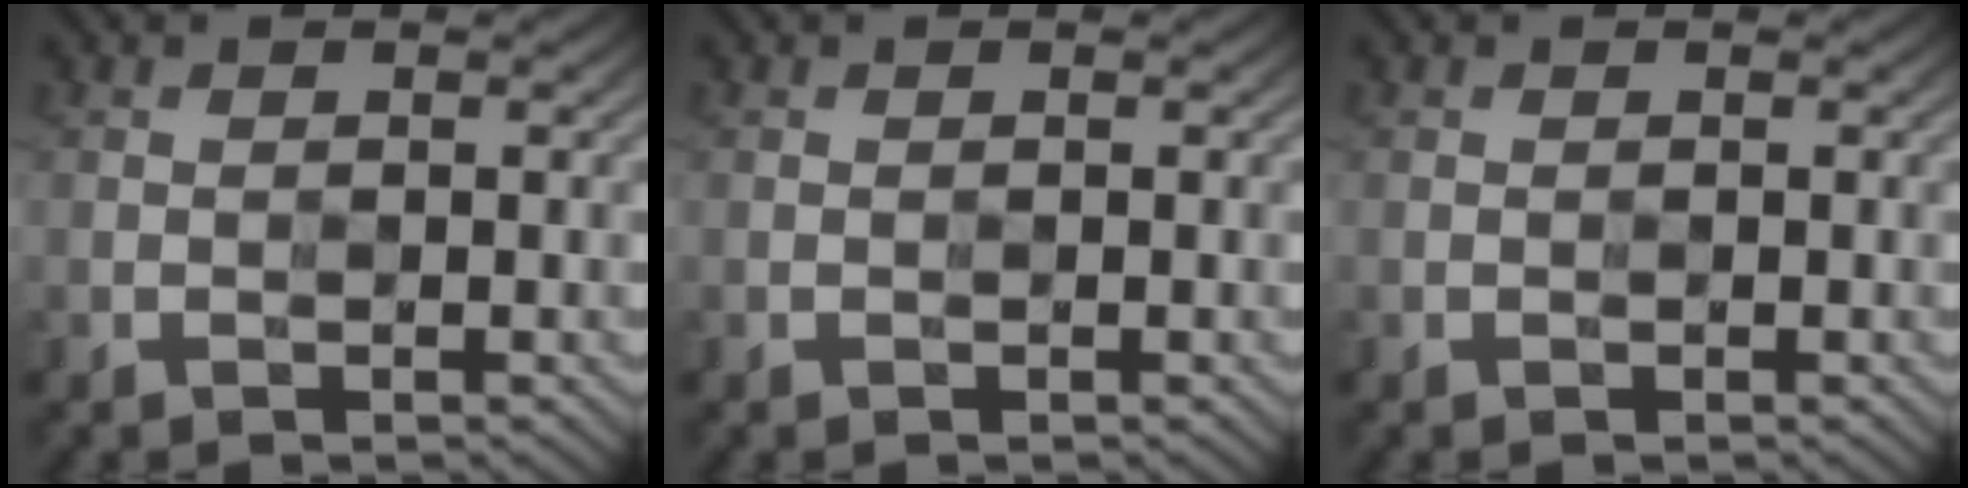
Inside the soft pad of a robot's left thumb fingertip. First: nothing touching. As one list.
[{"total": 0.0}, {"total": 0.0}]